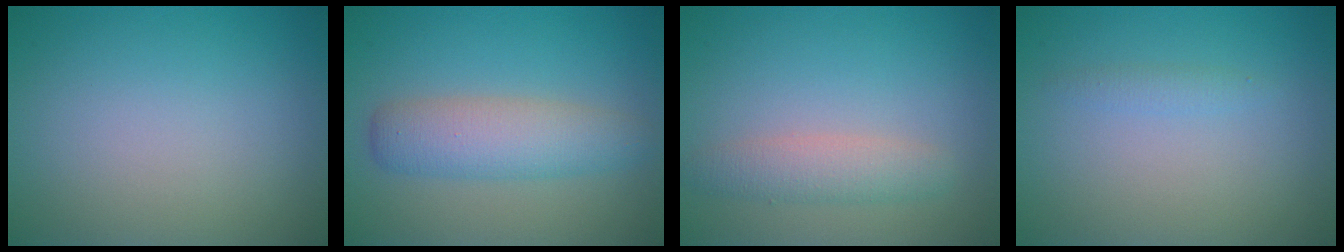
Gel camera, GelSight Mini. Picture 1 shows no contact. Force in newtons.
{"total": 4.4, "press": 4.3, "slide": 0.1}
{"total": 2.6, "press": 2.6, "slide": 0.1}
{"total": 0.9, "press": 0.9, "slide": 0.0}